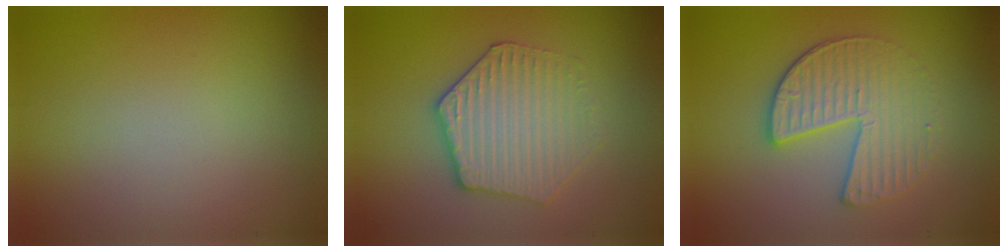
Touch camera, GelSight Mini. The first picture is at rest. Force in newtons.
{"total": 4.0, "press": 3.8, "slide": 1.2}
{"total": 3.8, "press": 3.4, "slide": 1.7}